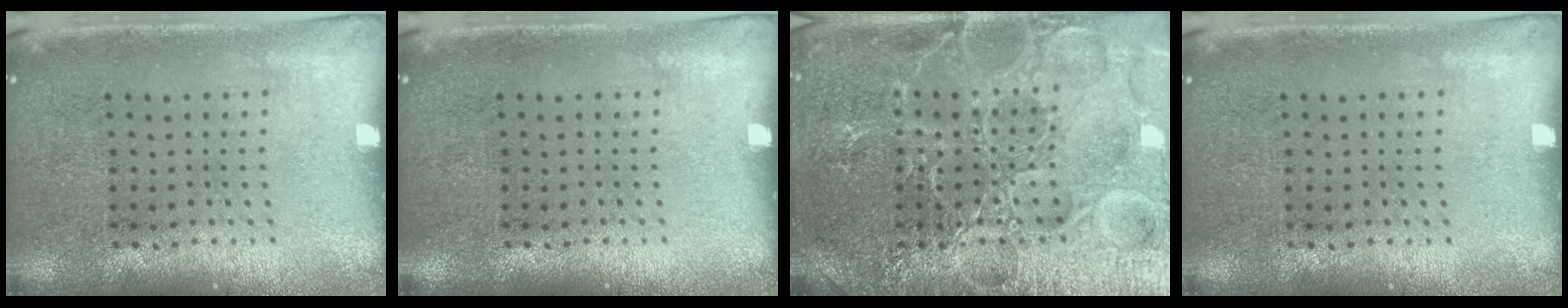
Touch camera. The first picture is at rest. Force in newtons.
{"total": 0.0}
{"total": 7.4, "press": 7.3, "slide": 0.9}
{"total": 0.0}